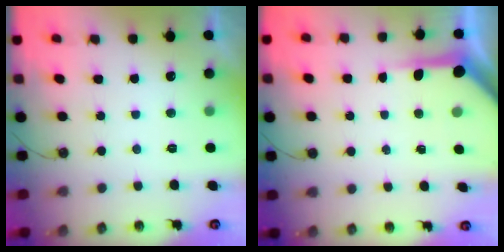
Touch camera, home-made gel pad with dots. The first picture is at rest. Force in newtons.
{"total": 5.6, "press": 5.6, "slide": 0.2}